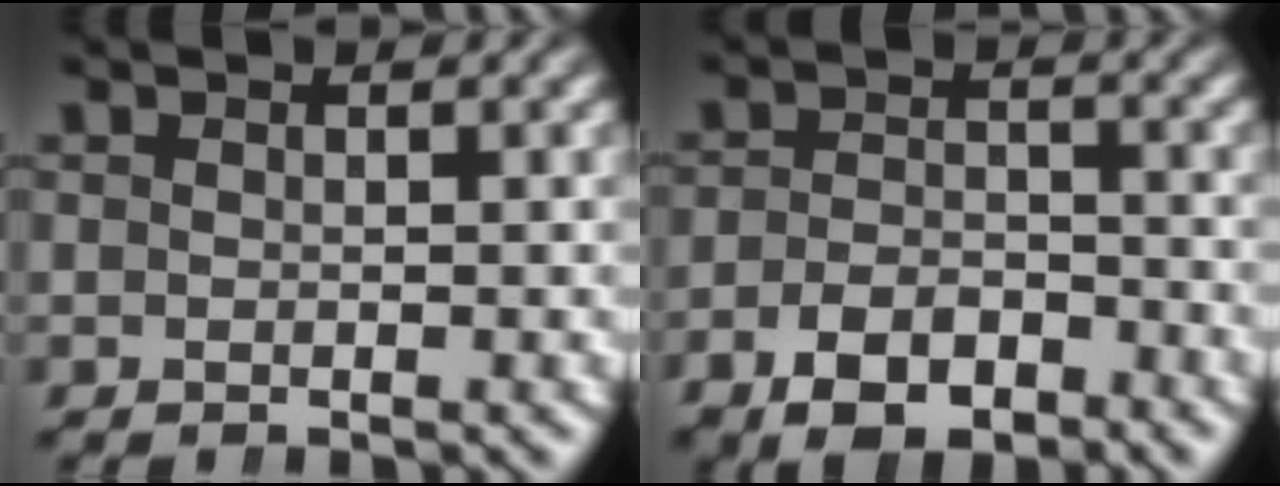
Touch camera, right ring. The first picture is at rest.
{"total": 4.8, "force": [-3.5, 2.2, 2.4], "torque": [-0.028, -0.014, -0.053]}